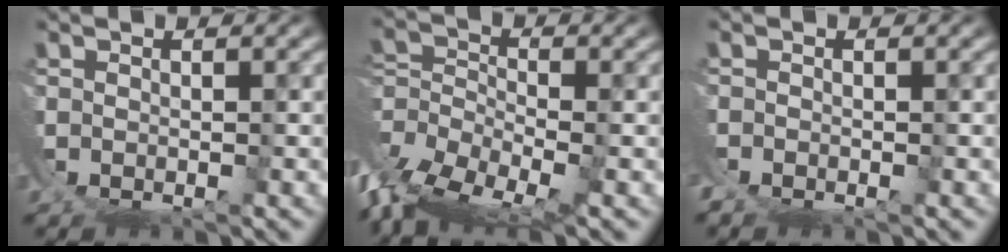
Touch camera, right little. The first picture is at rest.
{"total": 8.0, "force": [-3.7, 4.9, 5.2], "torque": [-0.129, -0.053, -0.048]}
{"total": 1.4, "force": [-1.3, 0.6, 0.0], "torque": [-0.012, -0.010, -0.024]}